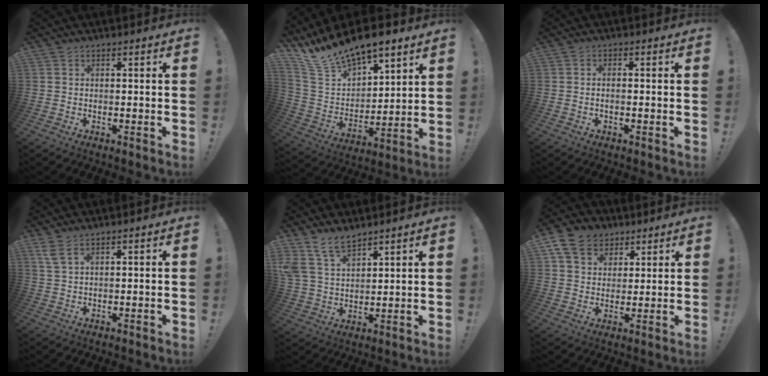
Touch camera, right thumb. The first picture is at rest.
{"total": 14.6, "force": [12.5, 5.2, 5.3], "torque": [-0.119, -0.094, 0.230]}
{"total": 1.4, "force": [-0.8, 0.3, 1.2], "torque": [-0.023, 0.005, -0.013]}
{"total": 3.7, "force": [2.2, 0.8, 2.8], "torque": [-0.063, -0.003, 0.042]}
{"total": 10.3, "force": [8.1, 4.8, 4.1], "torque": [-0.088, -0.041, 0.163]}
{"total": 11.3, "force": [5.7, 8.8, 4.4], "torque": [-0.075, -0.024, 0.116]}